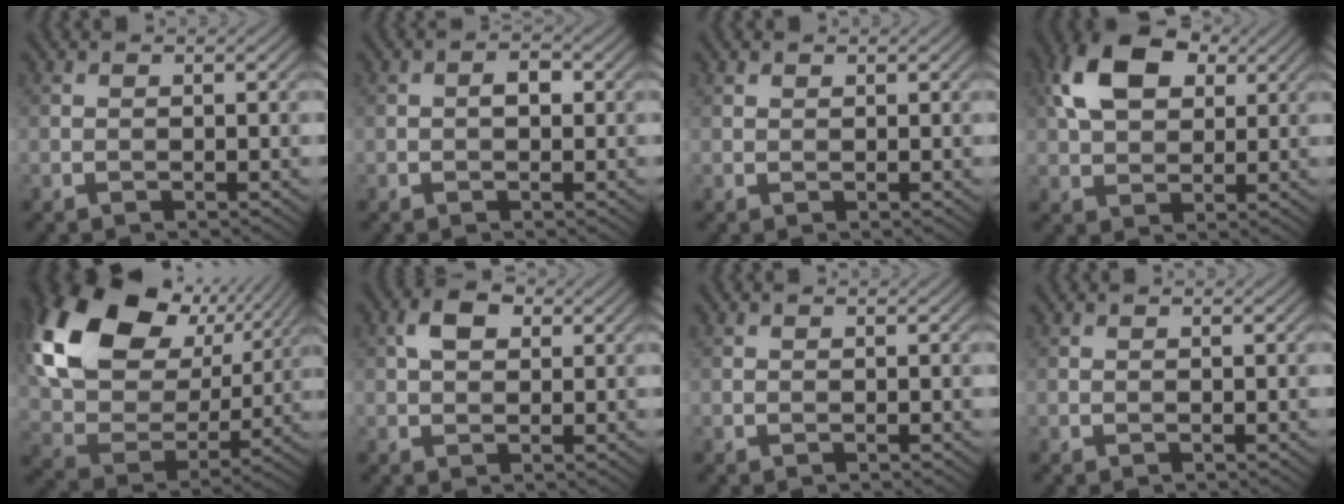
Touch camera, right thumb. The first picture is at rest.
{"total": 1.5, "force": [0.0, 0.9, 1.3], "torque": [-0.019, 0.005, -0.004]}
{"total": 0.7, "force": [0.6, 0.4, 0.2], "torque": [-0.004, 0.000, 0.014]}
{"total": 10.1, "force": [3.7, 6.3, 7.0], "torque": [-0.158, 0.021, 0.065]}
{"total": 21.0, "force": [9.1, 14.4, 12.2], "torque": [-0.298, 0.033, 0.175]}
{"total": 3.6, "force": [1.2, 2.4, 2.5], "torque": [-0.050, 0.010, 0.017]}
{"total": 0.0}
{"total": 0.0}